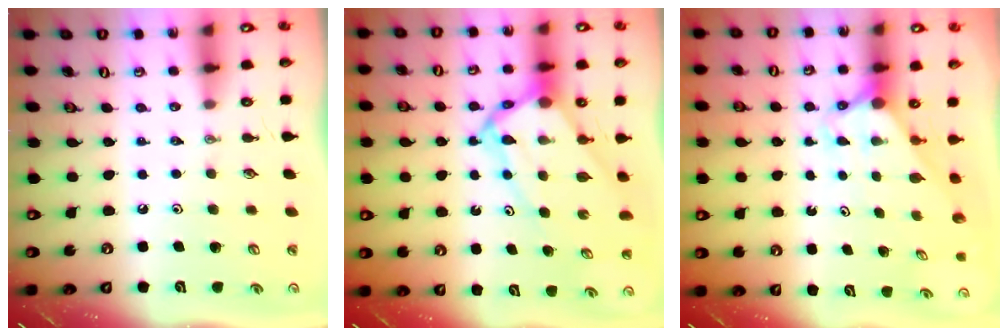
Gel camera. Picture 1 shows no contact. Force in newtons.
{"total": 11.3, "press": 11.2, "slide": 1.1}
{"total": 2.7, "press": 2.7, "slide": 0.0}